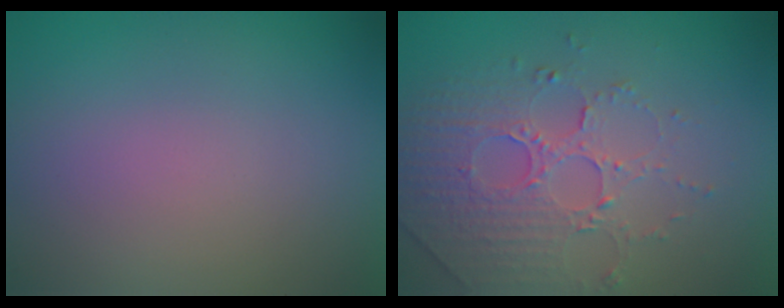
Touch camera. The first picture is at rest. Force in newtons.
{"total": 5.1, "press": 3.5, "slide": 3.7}